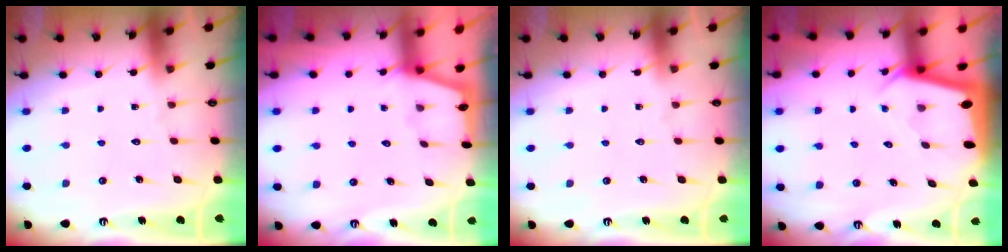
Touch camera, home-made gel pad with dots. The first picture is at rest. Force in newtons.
{"total": 1.4, "press": 1.3, "slide": 0.3}
{"total": 0.0}
{"total": 2.2, "press": 2.2, "slide": 0.2}